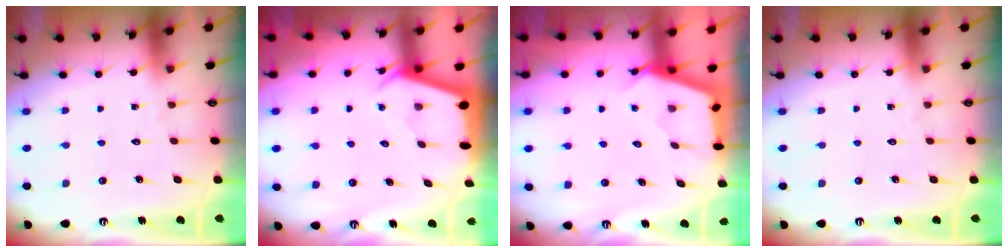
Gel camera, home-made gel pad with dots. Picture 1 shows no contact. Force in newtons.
{"total": 2.5, "press": 2.5, "slide": 0.2}
{"total": 3.1, "press": 3.1, "slide": 0.3}
{"total": 0.0}